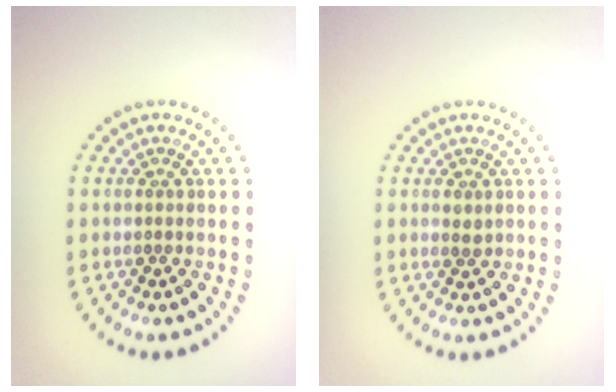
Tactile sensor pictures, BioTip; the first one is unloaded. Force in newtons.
{"total": 0.9, "press": 0.9, "slide": 0.3}